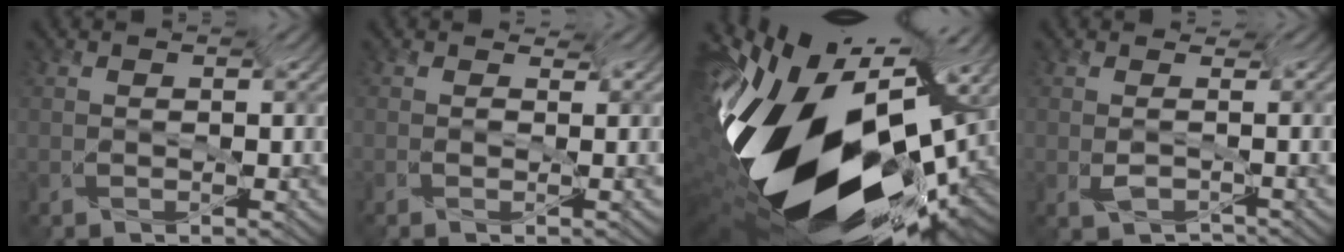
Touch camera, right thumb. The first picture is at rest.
{"total": 0.0}
{"total": 17.2, "force": [-5.0, 8.3, 14.2], "torque": [-0.301, -0.096, -0.066]}
{"total": 0.7, "force": [-0.6, -0.1, -0.3], "torque": [-0.001, 0.002, -0.009]}